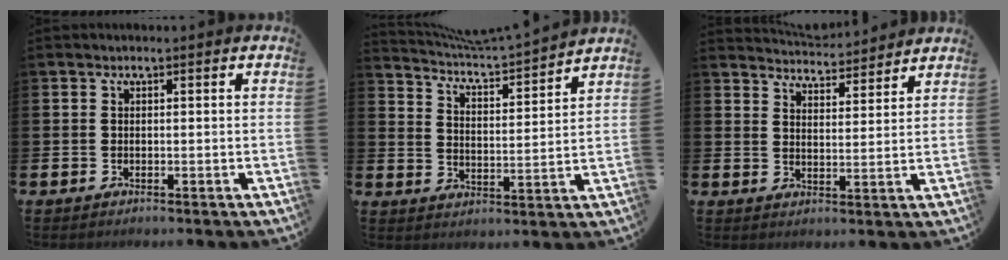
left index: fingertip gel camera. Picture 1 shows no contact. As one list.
[{"total": 5.7, "force": [5.6, -0.2, 0.5], "torque": [-0.038, -0.053, 0.096]}, {"total": 4.7, "force": [4.7, 0.1, -0.2], "torque": [-0.006, -0.040, 0.083]}]